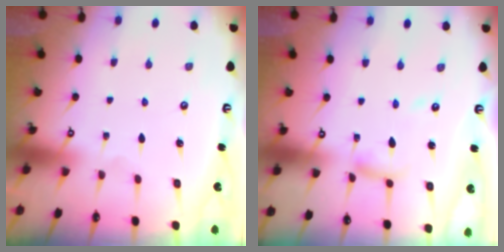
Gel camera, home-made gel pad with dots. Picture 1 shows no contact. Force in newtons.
{"total": 8.0, "press": 8.0, "slide": 0.7}